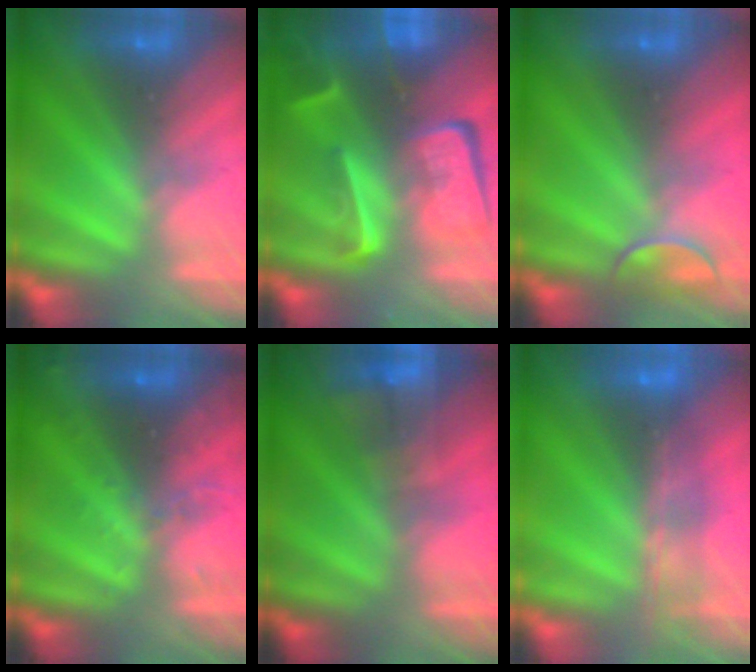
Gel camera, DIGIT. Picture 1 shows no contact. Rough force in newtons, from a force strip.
{"total": 9.3}
{"total": 2.4}
{"total": 2.9}
{"total": 3.5}
{"total": 7.6}